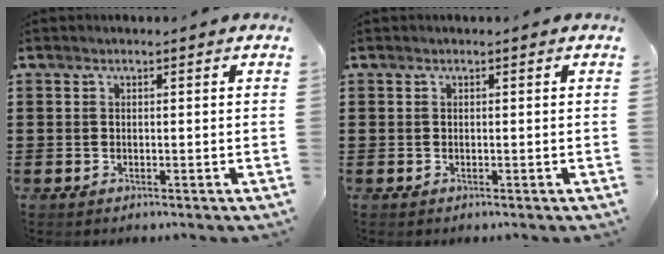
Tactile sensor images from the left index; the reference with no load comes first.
{"total": 0.0}